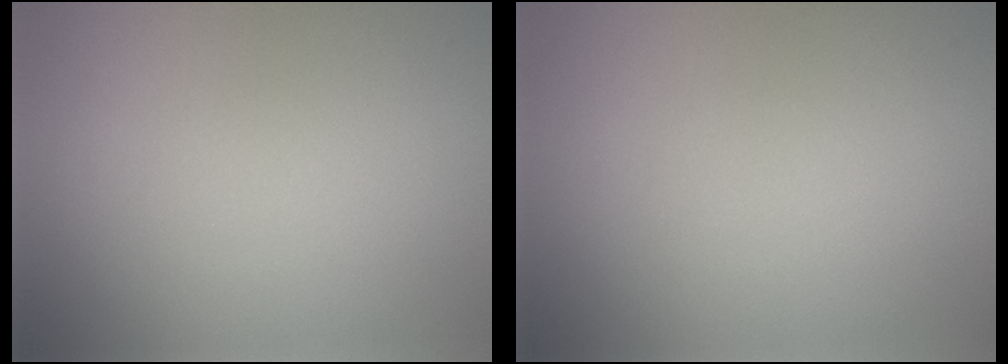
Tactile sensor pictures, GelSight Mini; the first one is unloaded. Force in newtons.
{"total": 0.0}